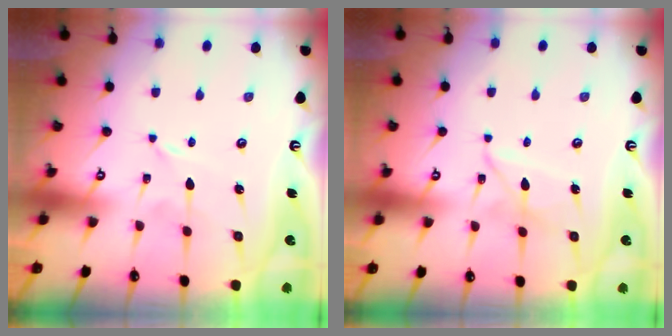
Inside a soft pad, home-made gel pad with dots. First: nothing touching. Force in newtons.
{"total": 5.9, "press": 5.9, "slide": 0.5}